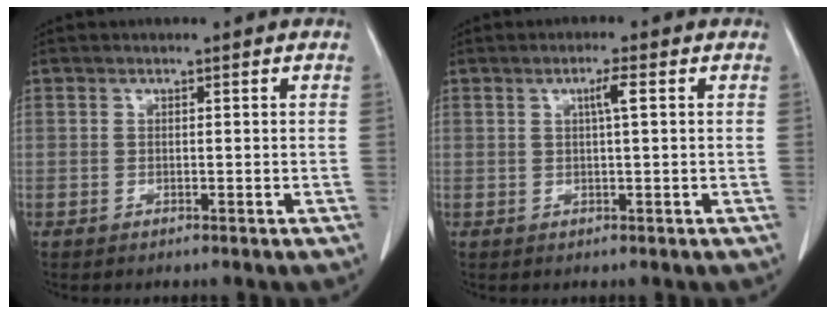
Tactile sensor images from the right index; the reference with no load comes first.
{"total": 2.3, "force": [0.6, -0.1, 2.2], "torque": [-0.042, 0.002, 0.010]}